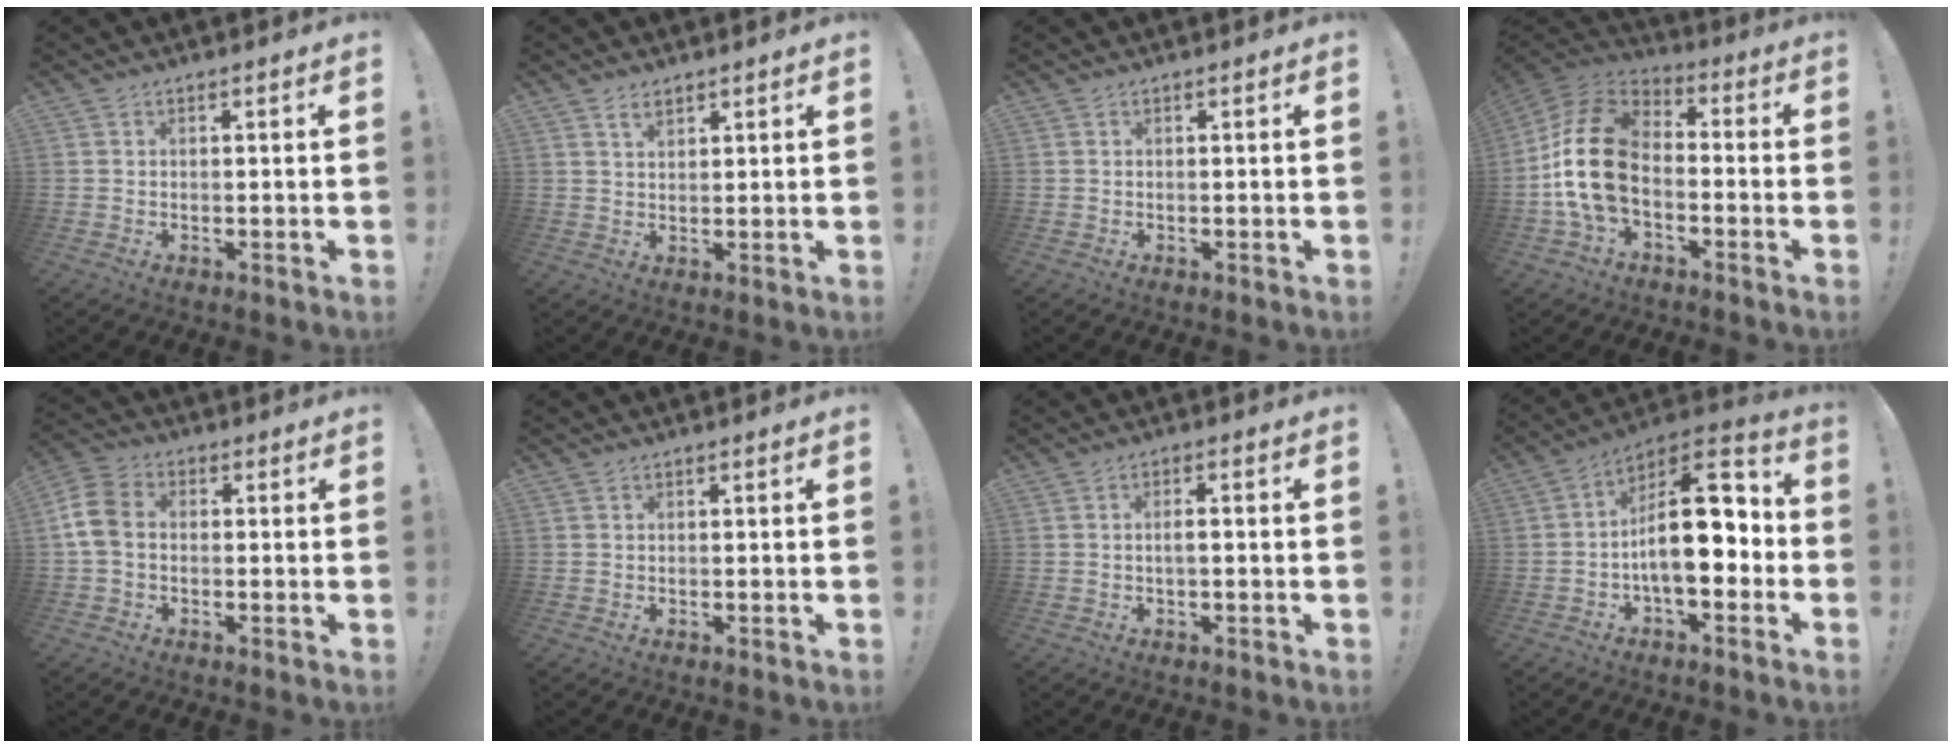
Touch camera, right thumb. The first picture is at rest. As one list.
[{"total": 3.0, "force": [2.0, 1.4, 1.8], "torque": [-0.023, -0.010, 0.034]}, {"total": 0.0}, {"total": 18.9, "force": [-2.5, 12.3, 14.1], "torque": [-0.272, 0.029, -0.034]}, {"total": 9.0, "force": [0.0, 6.4, 6.3], "torque": [-0.141, 0.009, 0.004]}, {"total": 0.0}, {"total": 2.5, "force": [-0.6, 0.4, 2.4], "torque": [-0.041, 0.003, -0.013]}, {"total": 18.5, "force": [-1.5, 9.3, 15.9], "torque": [-0.243, 0.014, -0.020]}]